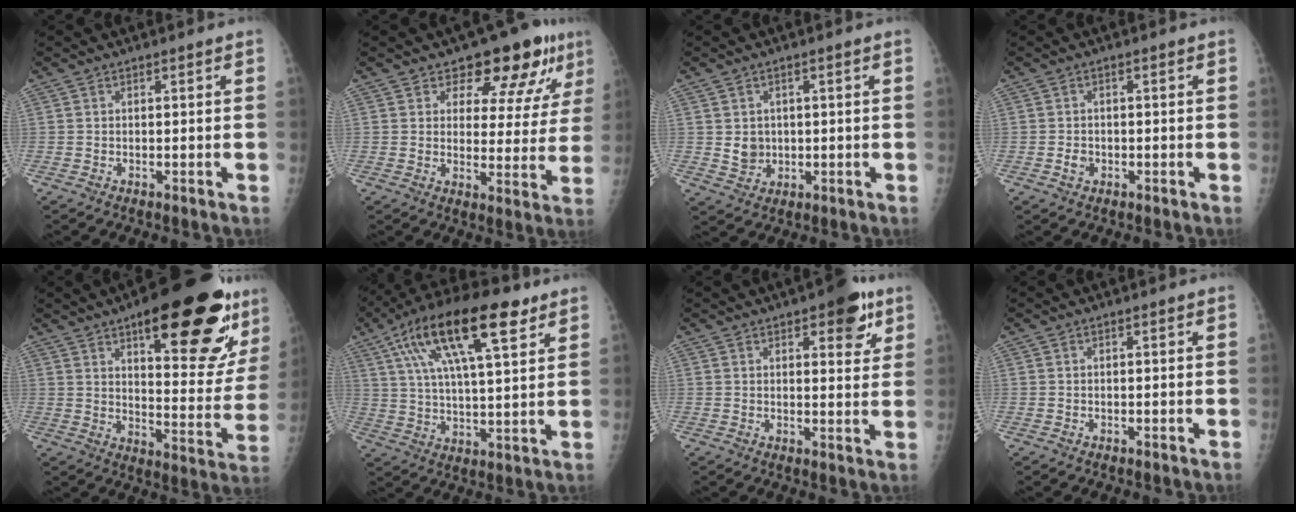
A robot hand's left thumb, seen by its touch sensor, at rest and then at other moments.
{"total": 12.2, "force": [8.4, 6.3, 6.3], "torque": [-0.031, -0.046, 0.102]}
{"total": 3.9, "force": [0.3, 3.4, 1.8], "torque": [-0.014, -0.003, 0.015]}
{"total": 1.8, "force": [-0.7, 1.5, 0.9], "torque": [-0.011, 0.004, -0.011]}
{"total": 27.2, "force": [14.8, 8.8, 21.1], "torque": [-0.249, -0.052, 0.207]}
{"total": 20.3, "force": [9.9, 6.8, 16.3], "torque": [-0.280, -0.001, 0.168]}
{"total": 8.0, "force": [4.3, 3.3, 5.9], "torque": [-0.049, -0.016, 0.048]}
{"total": 0.0}